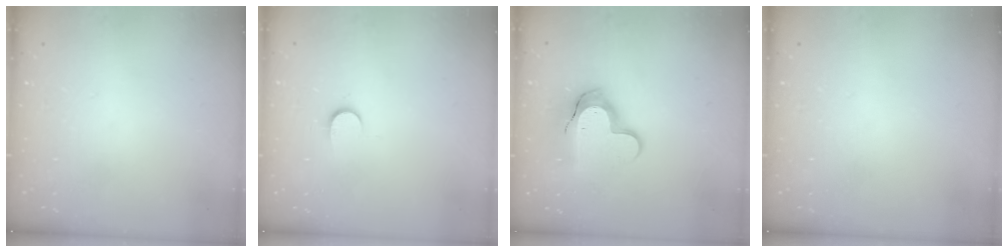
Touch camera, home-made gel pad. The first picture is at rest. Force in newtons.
{"total": 6.4, "press": 6.4, "slide": 0.6}
{"total": 12.2, "press": 12.1, "slide": 0.8}
{"total": 0.0}